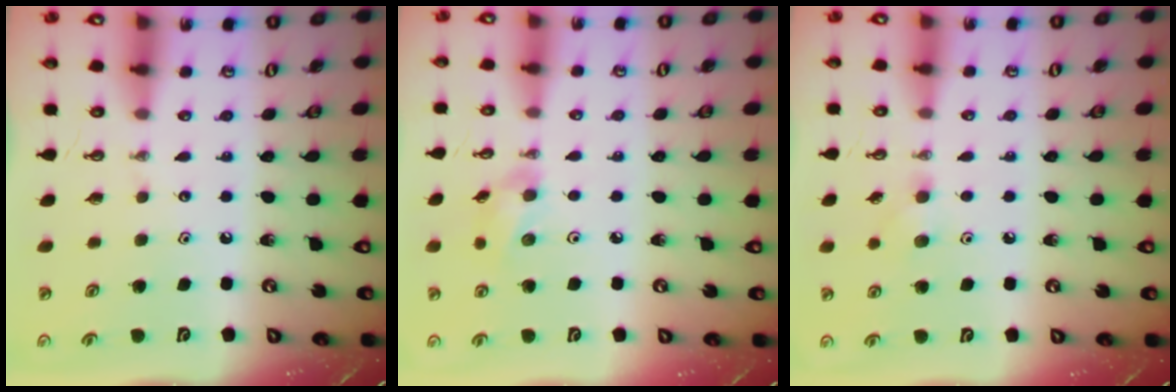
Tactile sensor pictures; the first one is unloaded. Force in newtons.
{"total": 7.8, "press": 7.4, "slide": 2.5}
{"total": 6.4, "press": 6.3, "slide": 1.0}